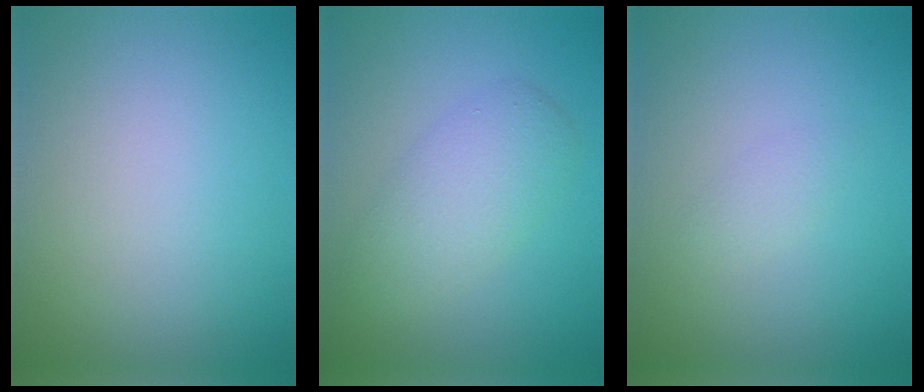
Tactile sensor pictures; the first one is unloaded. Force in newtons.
{"total": 3.9, "press": 3.9, "slide": 0.1}
{"total": 1.0, "press": 1.0, "slide": 0.0}